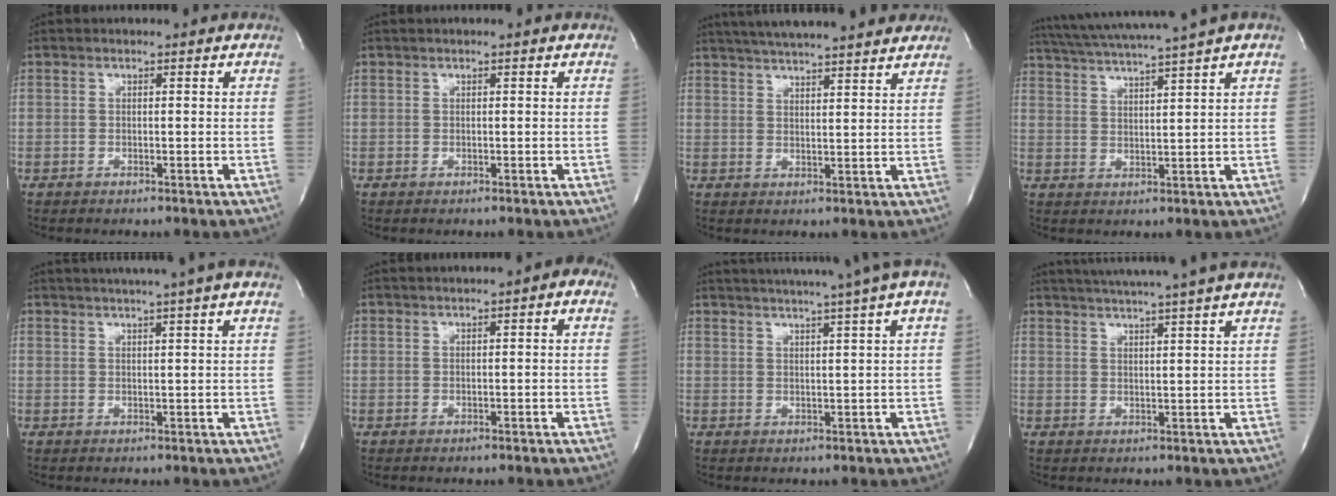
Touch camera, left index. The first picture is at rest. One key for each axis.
{"total": 0.0}
{"total": 17.2, "fx": 15.2, "fy": 1.8, "fz": 7.9, "tx": -0.132, "ty": 0.030, "tz": 0.209}
{"total": 10.8, "fx": 9.1, "fy": -2.1, "fz": 5.5, "tx": -0.100, "ty": 0.004, "tz": 0.142}
{"total": 8.6, "fx": 6.7, "fy": -1.2, "fz": 5.3, "tx": -0.082, "ty": 0.020, "tz": 0.077}
{"total": 2.9, "fx": 1.1, "fy": 0.5, "fz": 2.6, "tx": -0.038, "ty": 0.010, "tz": 0.011}
{"total": 11.9, "fx": 9.1, "fy": -1.5, "fz": 7.6, "tx": -0.124, "ty": 0.004, "tz": 0.112}
{"total": 11.5, "fx": 9.9, "fy": -1.6, "fz": 5.7, "tx": -0.096, "ty": 0.001, "tz": 0.130}